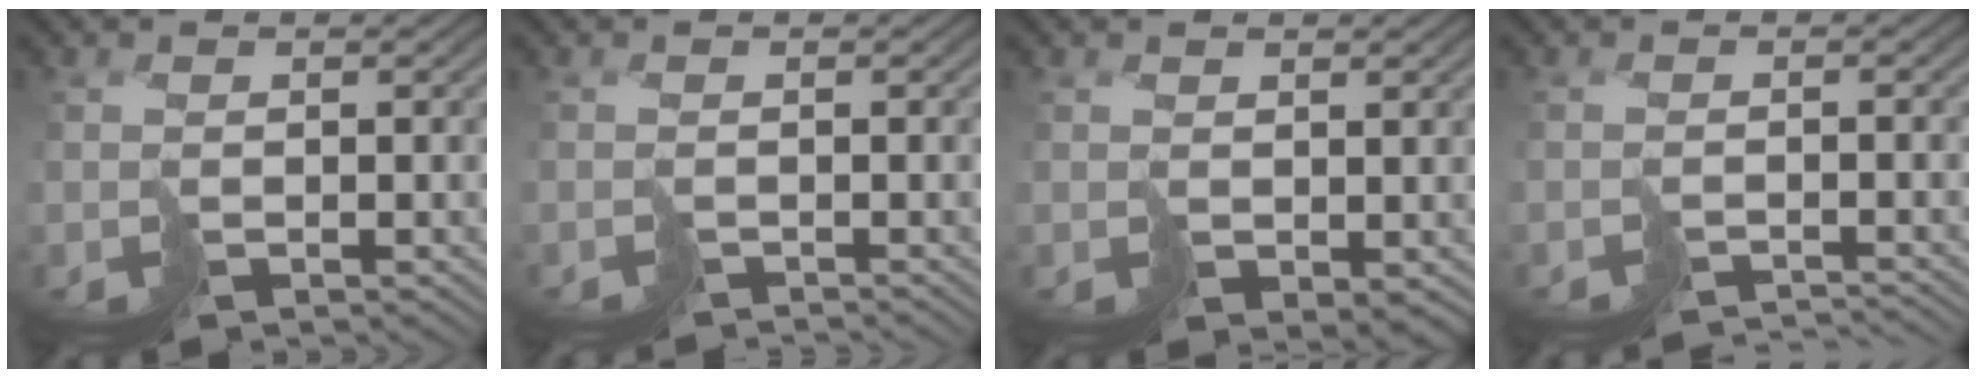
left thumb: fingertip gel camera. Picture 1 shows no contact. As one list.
[{"total": 1.6, "force": [-1.6, -0.2, 0.0], "torque": [0.005, -0.006, -0.036]}, {"total": 2.6, "force": [0.2, 1.7, 1.9], "torque": [-0.037, -0.007, 0.010]}, {"total": 3.2, "force": [-3.2, -0.1, 0.5], "torque": [-0.005, -0.004, -0.055]}]